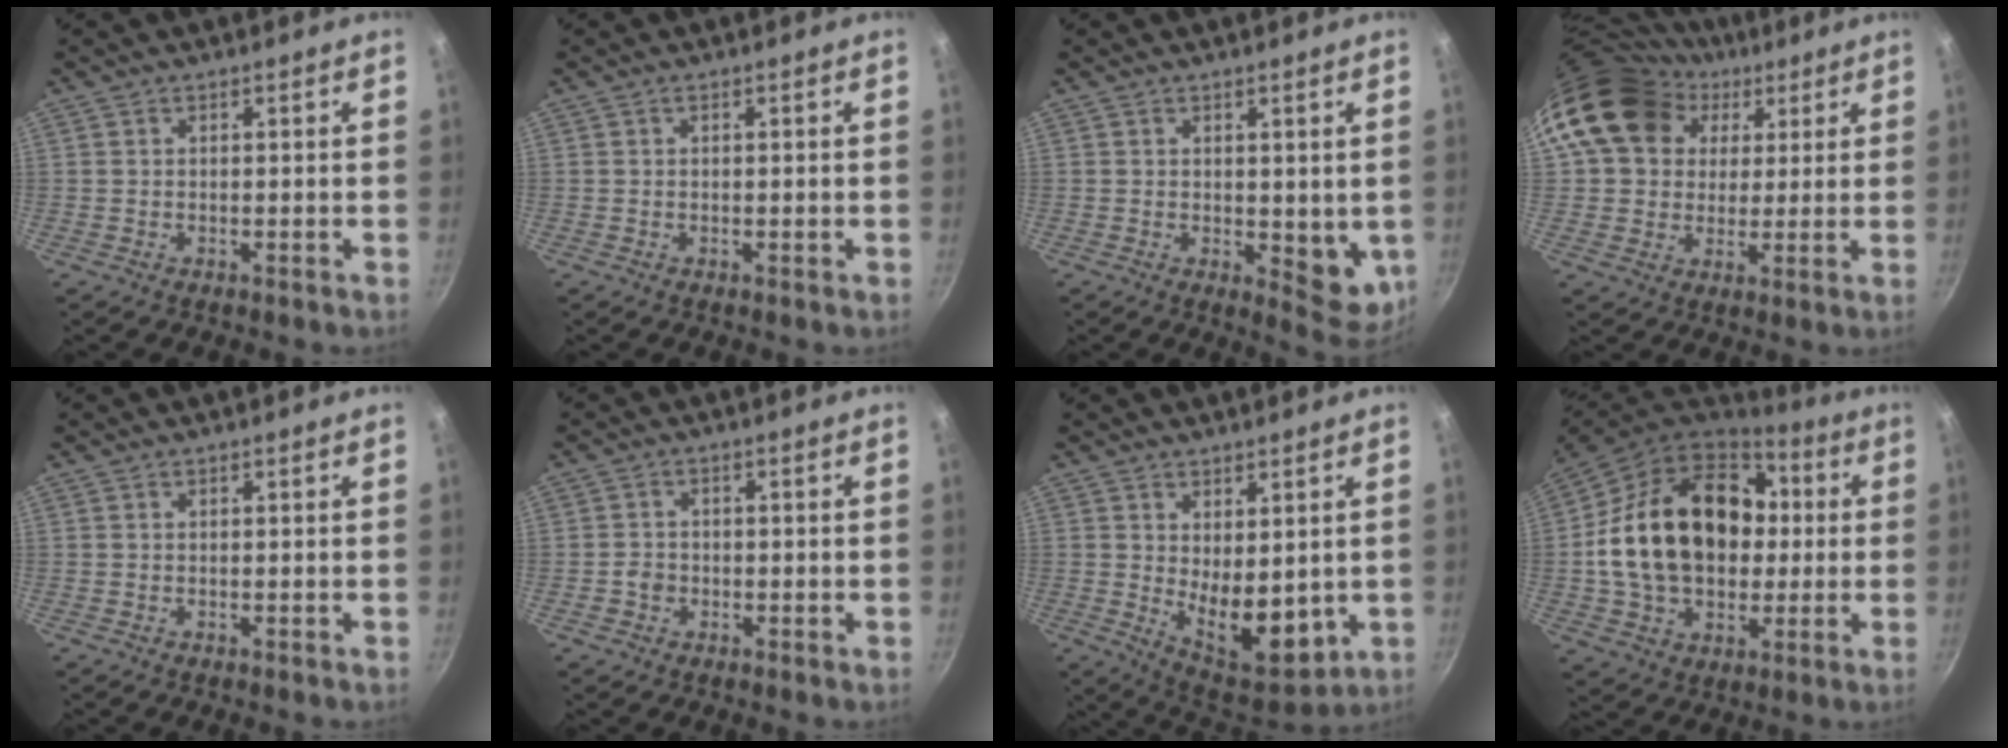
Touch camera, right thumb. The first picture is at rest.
{"total": 0.5, "force": [0.0, 0.2, 0.5], "torque": [-0.007, 0.001, 0.000]}
{"total": 7.1, "force": [0.3, 3.7, 6.1], "torque": [-0.057, -0.017, 0.011]}
{"total": 17.4, "force": [6.2, 13.9, 8.3], "torque": [-0.123, 0.018, 0.103]}
{"total": 0.0}
{"total": 2.6, "force": [-0.8, 2.3, 0.9], "torque": [-0.004, 0.013, -0.013]}
{"total": 11.6, "force": [0.5, 6.3, 9.8], "torque": [-0.114, -0.036, 0.031]}
{"total": 25.7, "force": [2.1, 18.5, 17.6], "torque": [-0.286, 0.037, 0.039]}